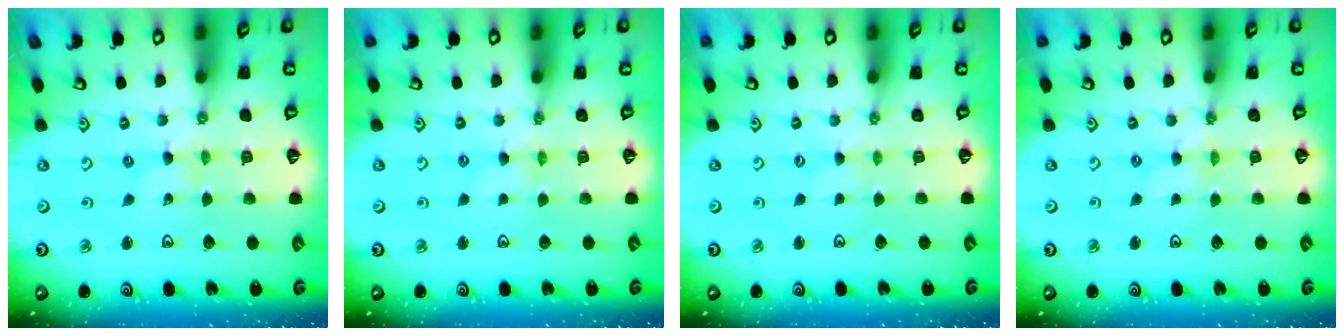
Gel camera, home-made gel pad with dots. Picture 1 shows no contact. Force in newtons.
{"total": 1.9, "press": 1.9, "slide": 0.4}
{"total": 0.5, "press": 0.5, "slide": 0.1}
{"total": 0.0}